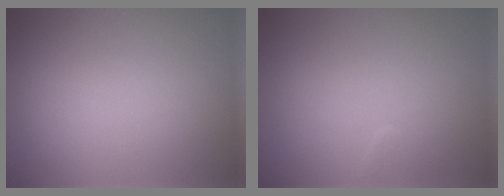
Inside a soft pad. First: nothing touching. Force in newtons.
{"total": 0.6, "press": 0.6, "slide": 0.0}